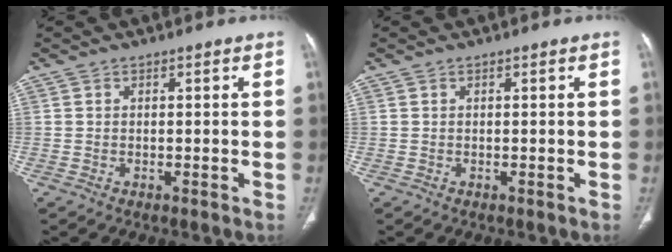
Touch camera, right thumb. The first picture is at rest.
{"total": 0.0}